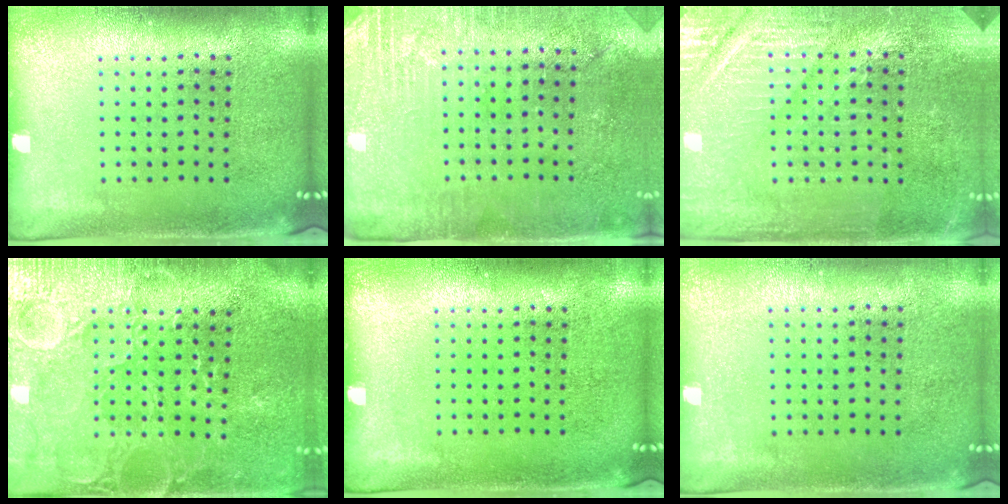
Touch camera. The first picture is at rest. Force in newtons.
{"total": 2.8, "press": 2.6, "slide": 1.0}
{"total": 3.6, "press": 3.5, "slide": 0.8}
{"total": 3.8, "press": 3.6, "slide": 1.1}
{"total": 0.0}
{"total": 0.0}